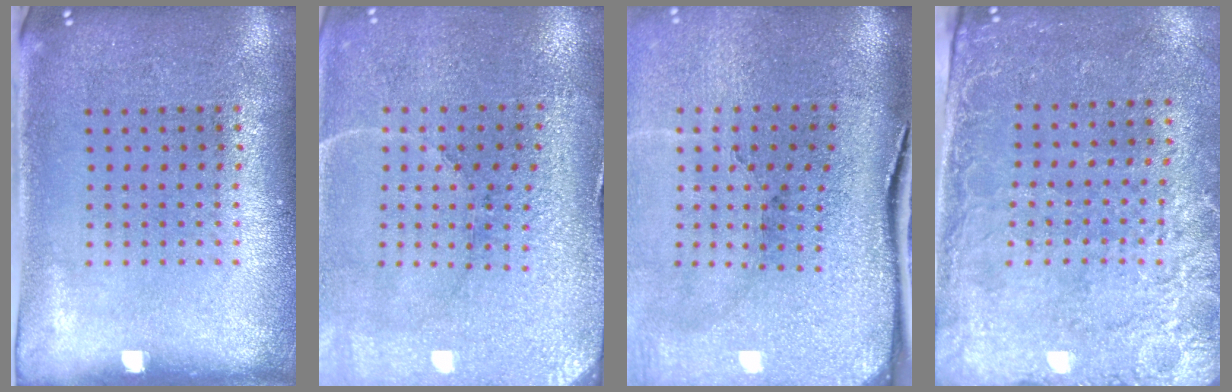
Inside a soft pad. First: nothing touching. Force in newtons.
{"total": 3.2, "press": 3.2, "slide": 0.1}
{"total": 4.8, "press": 3.9, "slide": 2.9}
{"total": 2.6, "press": 2.2, "slide": 1.2}